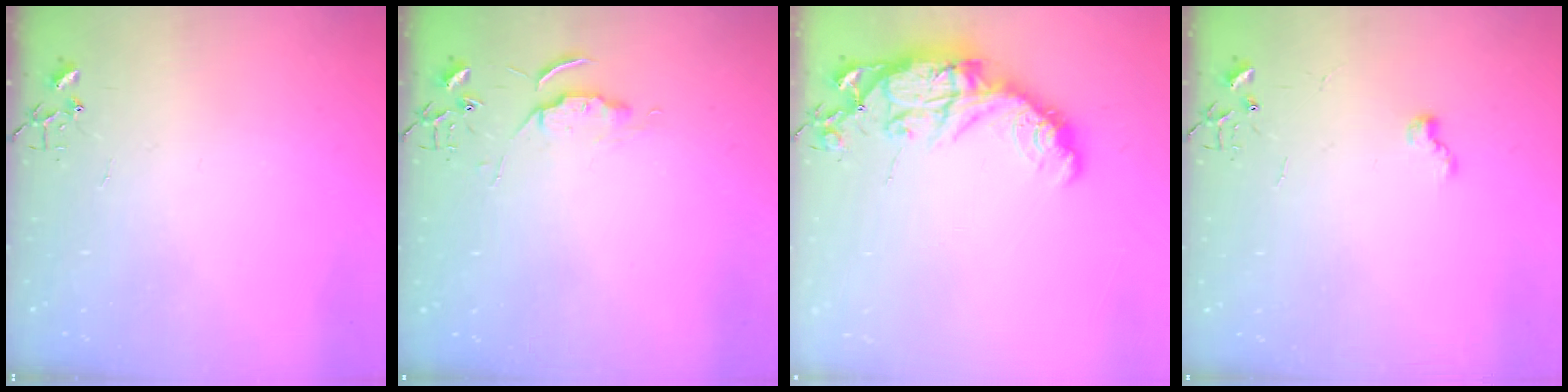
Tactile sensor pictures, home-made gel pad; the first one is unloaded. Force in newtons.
{"total": 5.1, "press": 5.0, "slide": 0.6}
{"total": 14.7, "press": 14.6, "slide": 0.7}
{"total": 5.1, "press": 5.0, "slide": 0.6}